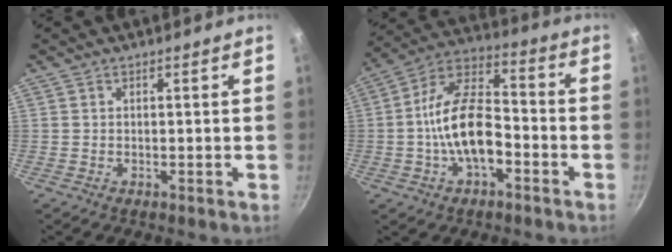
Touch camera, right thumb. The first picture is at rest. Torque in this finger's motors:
{"motor_torque": [0.91, 0.43, 1.67, -1.05, 0.56]}